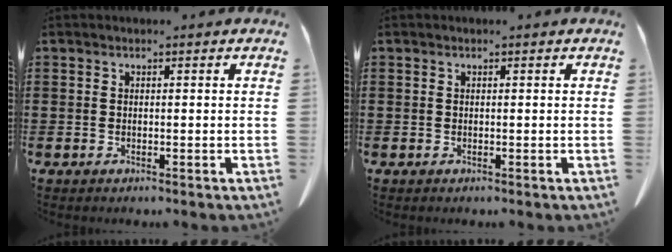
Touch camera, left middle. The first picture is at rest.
{"total": 0.0}